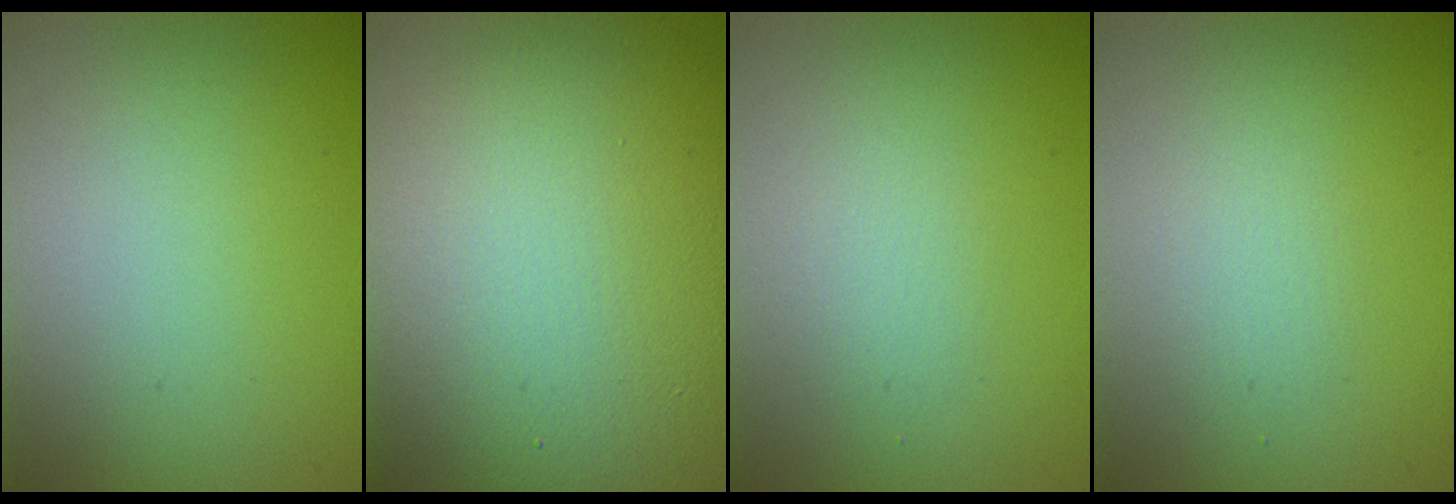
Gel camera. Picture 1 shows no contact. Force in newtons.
{"total": 21.1, "press": 21.1, "slide": 1.1}
{"total": 1.3, "press": 1.3, "slide": 0.0}
{"total": 1.4, "press": 1.4, "slide": 0.1}